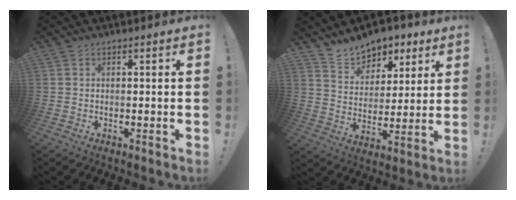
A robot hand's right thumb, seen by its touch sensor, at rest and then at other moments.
{"total": 10.5, "force": [8.5, 5.9, 1.7], "torque": [-0.036, -0.066, 0.164]}